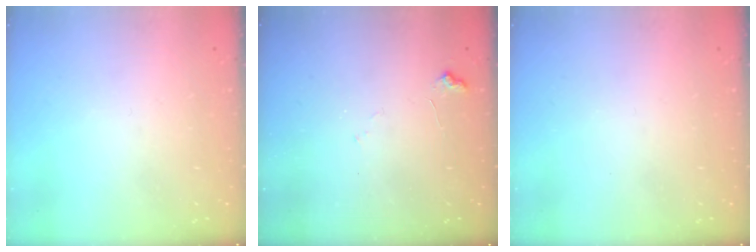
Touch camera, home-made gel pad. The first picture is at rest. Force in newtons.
{"total": 6.2, "press": 6.2, "slide": 0.8}
{"total": 0.0}